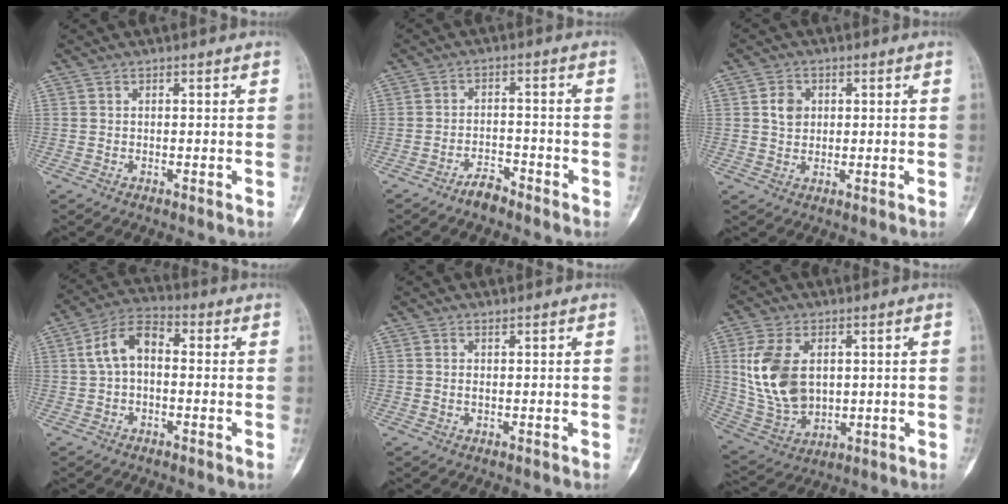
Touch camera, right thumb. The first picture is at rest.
{"total": 3.6, "force": [-3.0, 1.4, 1.5], "torque": [-0.016, 0.021, -0.054]}
{"total": 4.0, "force": [0.9, 3.3, 2.1], "torque": [-0.017, -0.002, 0.015]}
{"total": 8.4, "force": [0.6, 5.1, 6.6], "torque": [-0.115, 0.028, -0.002]}
{"total": 0.8, "force": [0.3, 0.4, 0.6], "torque": [-0.009, -0.001, 0.008]}
{"total": 14.7, "force": [2.5, 9.6, 10.8], "torque": [-0.198, -0.010, 0.063]}